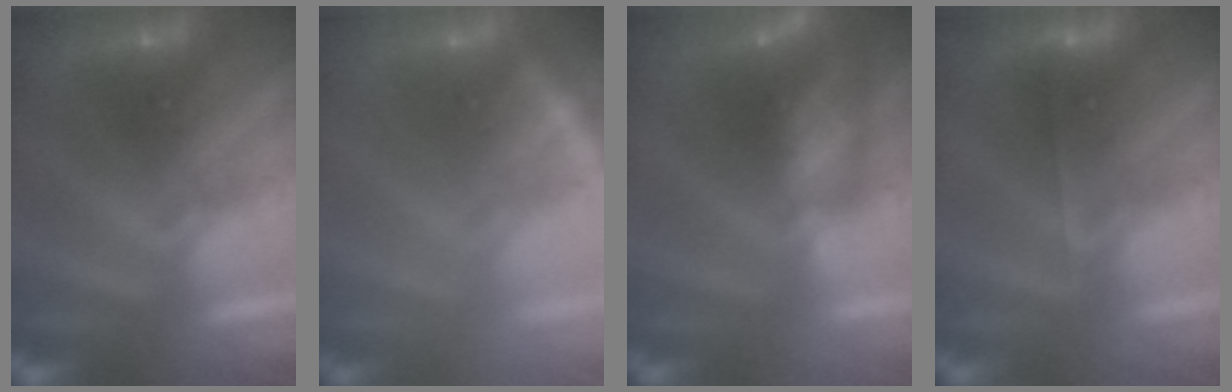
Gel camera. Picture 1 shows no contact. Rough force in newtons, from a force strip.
{"total": 2.3}
{"total": 6.7}
{"total": 1.9}